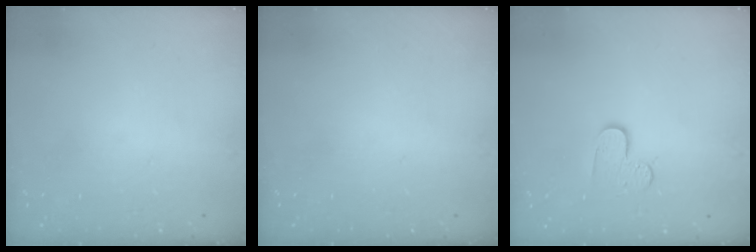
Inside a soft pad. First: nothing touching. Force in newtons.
{"total": 0.0}
{"total": 7.4, "press": 7.4, "slide": 0.7}